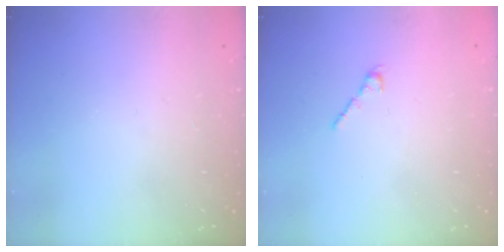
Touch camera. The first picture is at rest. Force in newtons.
{"total": 2.5, "press": 2.4, "slide": 0.7}